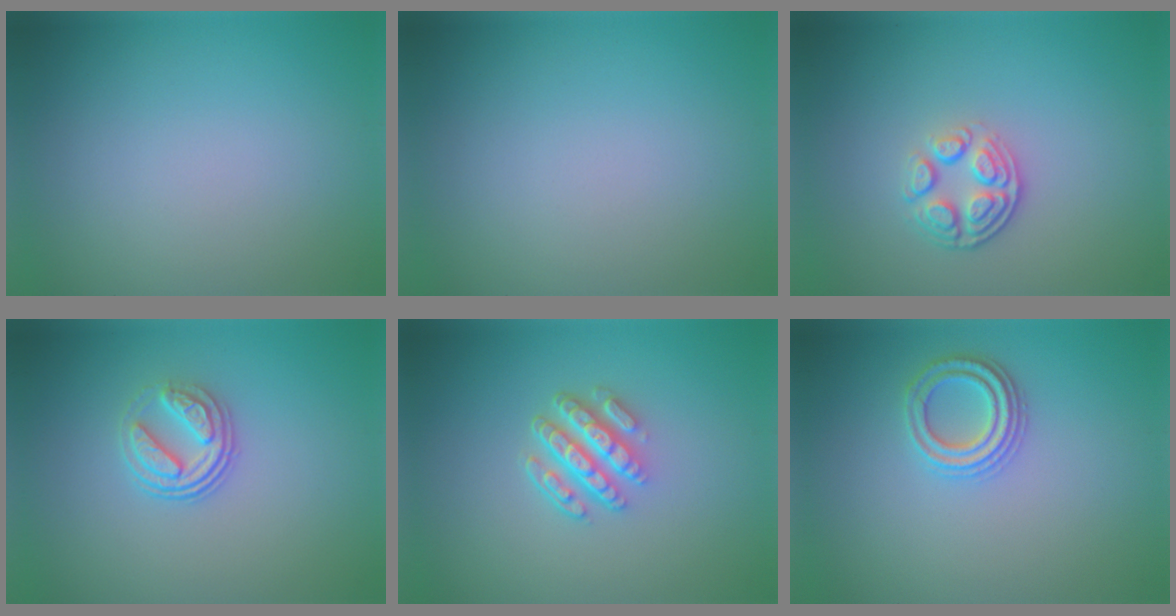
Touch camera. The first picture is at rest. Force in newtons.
{"total": 0.0}
{"total": 3.5, "press": 2.6, "slide": 2.4}
{"total": 3.1, "press": 2.6, "slide": 1.7}
{"total": 4.7, "press": 3.4, "slide": 3.2}
{"total": 2.5, "press": 2.4, "slide": 0.4}